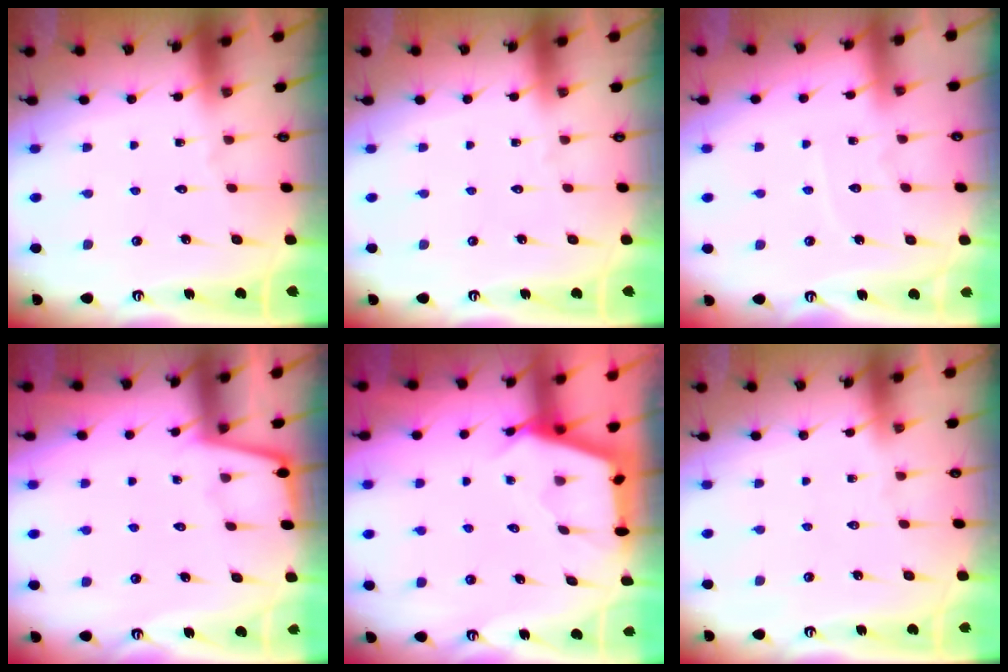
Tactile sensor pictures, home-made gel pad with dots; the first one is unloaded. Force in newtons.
{"total": 0.0}
{"total": 4.0, "press": 4.0, "slide": 0.3}
{"total": 2.0, "press": 2.0, "slide": 0.3}
{"total": 3.0, "press": 3.0, "slide": 0.3}
{"total": 0.0}